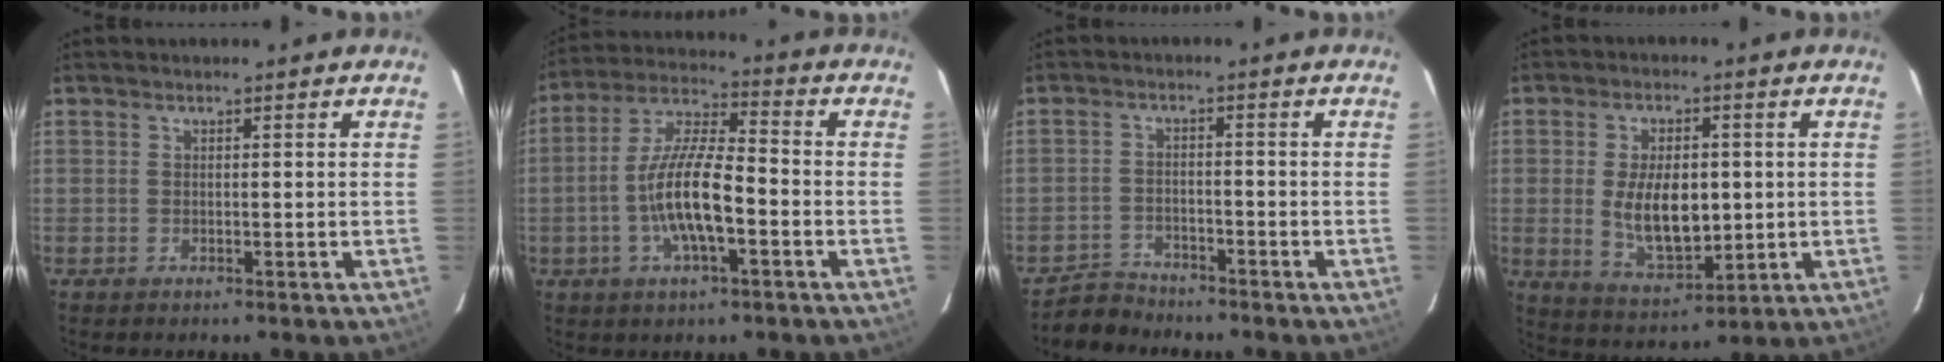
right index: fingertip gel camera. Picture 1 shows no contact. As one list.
[{"total": 12.3, "force": [-3.6, 3.4, 11.3], "torque": [-0.228, 0.000, -0.069]}, {"total": 4.6, "force": [-4.2, 1.7, -0.4], "torque": [-0.005, 0.010, -0.078]}, {"total": 11.1, "force": [0.0, 5.9, 9.4], "torque": [-0.180, -0.010, 0.015]}]